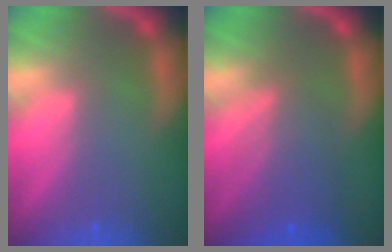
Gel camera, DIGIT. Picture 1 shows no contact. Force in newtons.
{"total": 5.5}